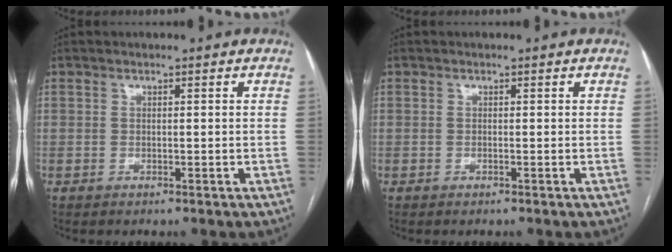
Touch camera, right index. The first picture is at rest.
{"total": 0.0}